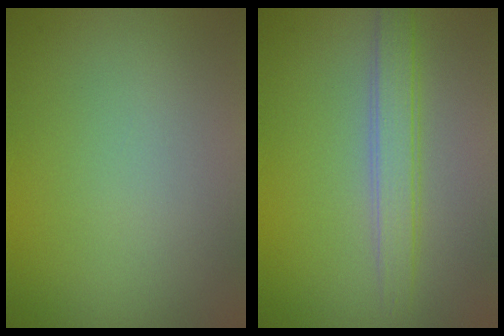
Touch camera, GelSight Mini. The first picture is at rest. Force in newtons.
{"total": 2.7, "press": 2.7, "slide": 0.0}